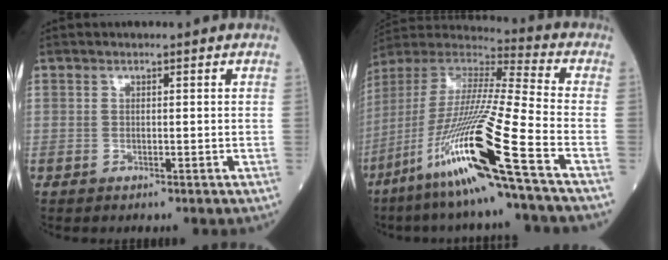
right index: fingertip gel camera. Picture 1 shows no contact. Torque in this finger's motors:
{"motor_torque": [1.89, -0.25, 1.05, 0.21]}